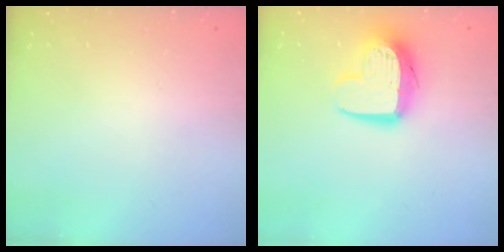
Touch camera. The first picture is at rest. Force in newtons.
{"total": 12.4, "press": 12.4, "slide": 1.0}